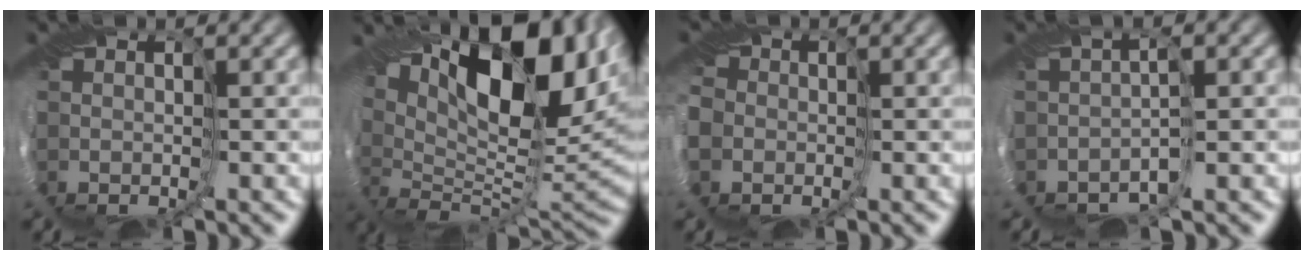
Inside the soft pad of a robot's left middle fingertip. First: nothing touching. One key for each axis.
{"total": 14.0, "fx": 6.0, "fy": 5.9, "fz": 11.2, "tx": -0.213, "ty": 0.027, "tz": 0.114}
{"total": 8.0, "fx": -0.5, "fy": 7.0, "fz": 3.9, "tx": -0.077, "ty": 0.013, "tz": -0.049}
{"total": 1.5, "fx": -1.4, "fy": -0.5, "fz": -0.2, "tx": -0.002, "ty": 0.001, "tz": -0.024}